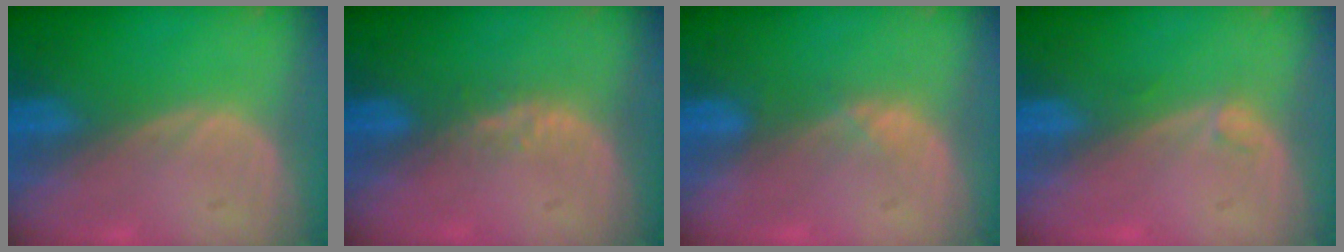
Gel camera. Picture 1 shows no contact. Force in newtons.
{"total": 2.8, "press": 2.1, "slide": 1.8}
{"total": 1.4, "press": 1.2, "slide": 0.7}
{"total": 1.0, "press": 0.9, "slide": 0.3}